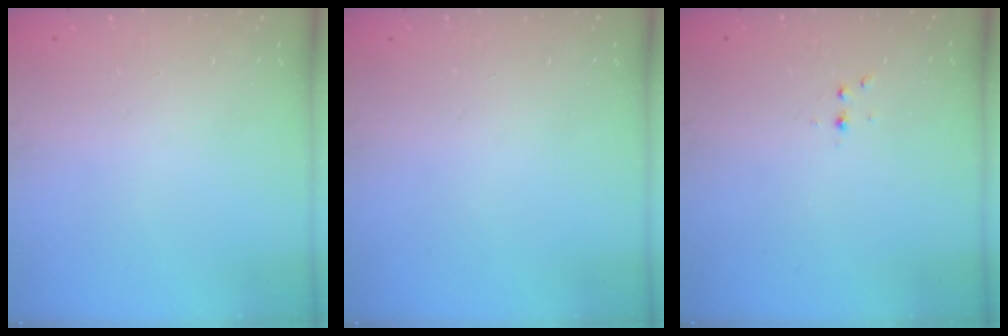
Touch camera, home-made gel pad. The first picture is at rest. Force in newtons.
{"total": 0.0}
{"total": 3.0, "press": 2.6, "slide": 1.5}